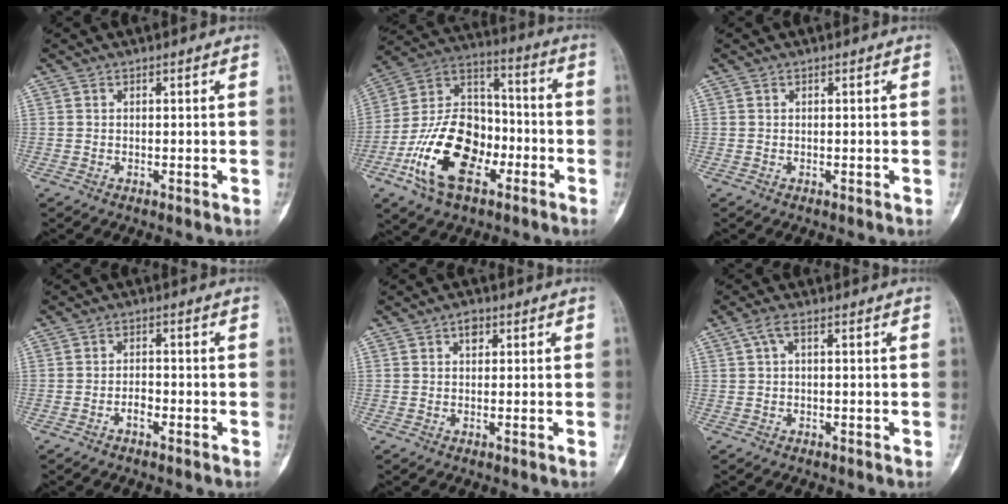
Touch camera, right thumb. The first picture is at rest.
{"total": 19.7, "force": [-8.0, 11.8, 13.7], "torque": [-0.231, 0.062, -0.146]}
{"total": 0.0}
{"total": 2.3, "force": [-1.4, 0.9, 1.5], "torque": [-0.026, 0.015, -0.028]}
{"total": 1.6, "force": [0.5, 1.1, 1.1], "torque": [-0.012, 0.003, 0.002]}
{"total": 2.1, "force": [0.4, 0.5, 2.0], "torque": [-0.049, 0.019, 0.010]}